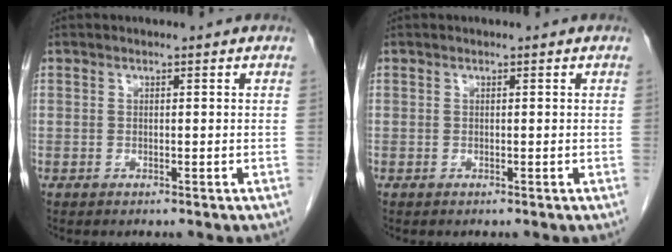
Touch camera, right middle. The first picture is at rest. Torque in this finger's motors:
{"motor_torque": [0.00, 0.00, 0.00, 0.00]}